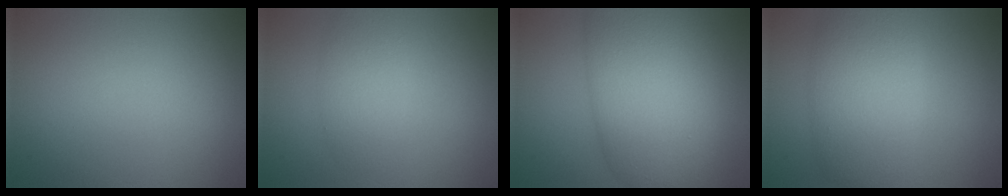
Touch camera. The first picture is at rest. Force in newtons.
{"total": 2.8, "press": 2.8, "slide": 0.2}
{"total": 11.4, "press": 11.4, "slide": 0.5}
{"total": 7.0, "press": 7.0, "slide": 0.2}